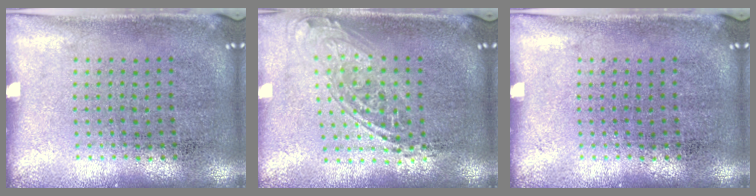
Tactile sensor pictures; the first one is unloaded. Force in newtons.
{"total": 1.6, "press": 1.3, "slide": 1.0}
{"total": 0.0}